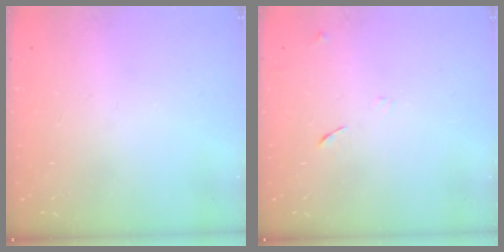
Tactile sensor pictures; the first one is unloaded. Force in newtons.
{"total": 6.2, "press": 6.2, "slide": 0.6}